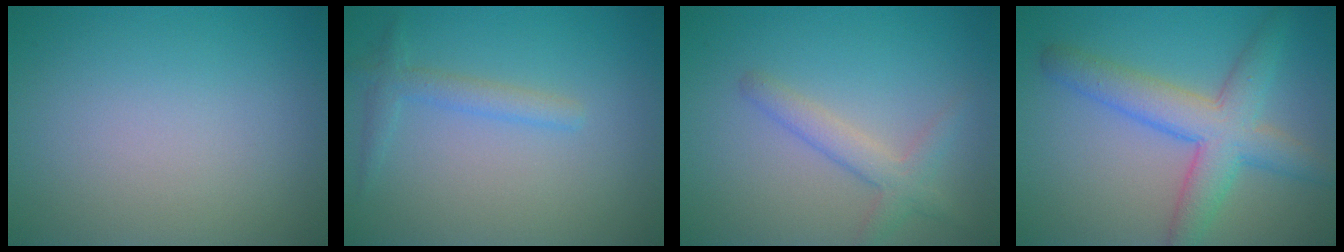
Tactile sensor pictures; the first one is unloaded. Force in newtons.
{"total": 1.9, "press": 1.9, "slide": 0.1}
{"total": 2.6, "press": 2.5, "slide": 0.1}
{"total": 5.9, "press": 5.9, "slide": 0.0}